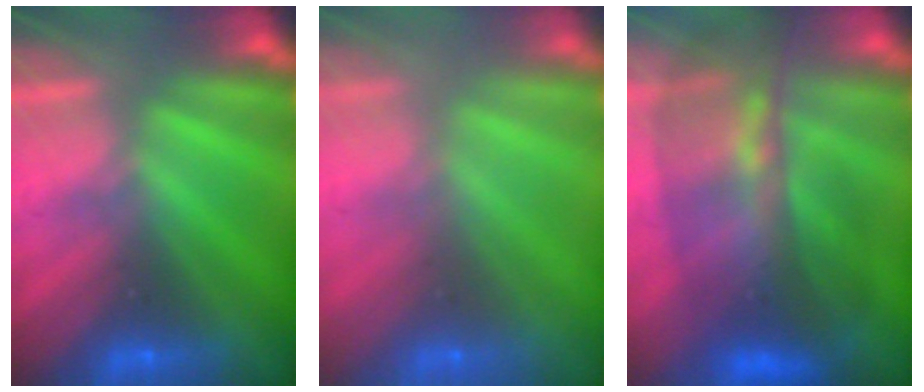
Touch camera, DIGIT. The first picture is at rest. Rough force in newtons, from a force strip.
{"total": 7.6}
{"total": 8.7}